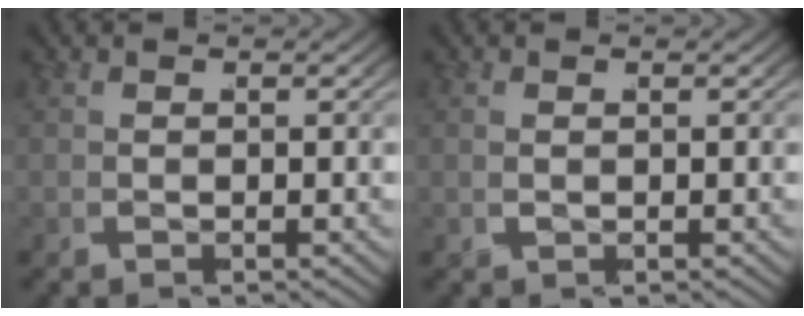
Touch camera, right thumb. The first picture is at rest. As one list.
[{"total": 0.0}]